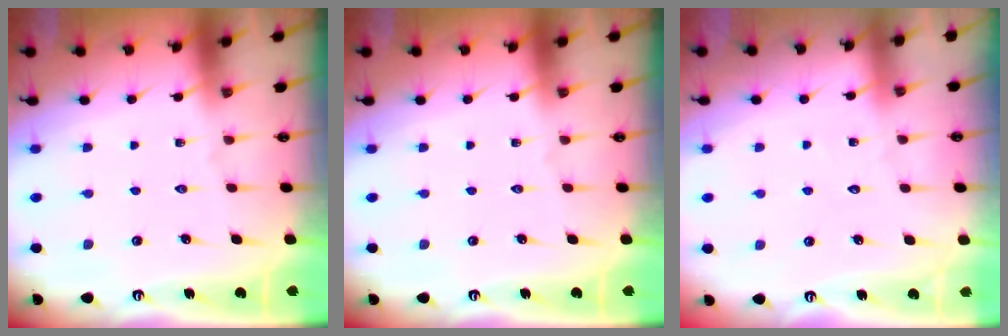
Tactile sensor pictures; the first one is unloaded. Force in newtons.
{"total": 0.0}
{"total": 3.7, "press": 3.6, "slide": 0.5}